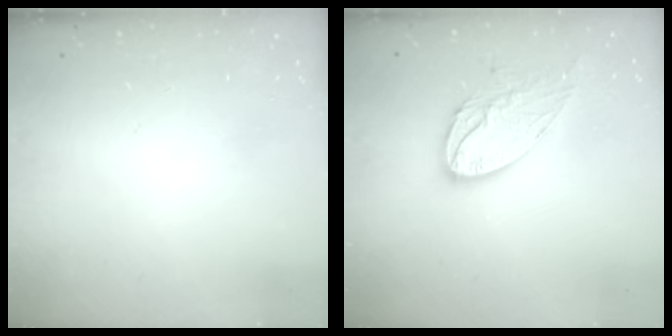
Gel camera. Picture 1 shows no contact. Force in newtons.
{"total": 11.7, "press": 11.7, "slide": 1.0}